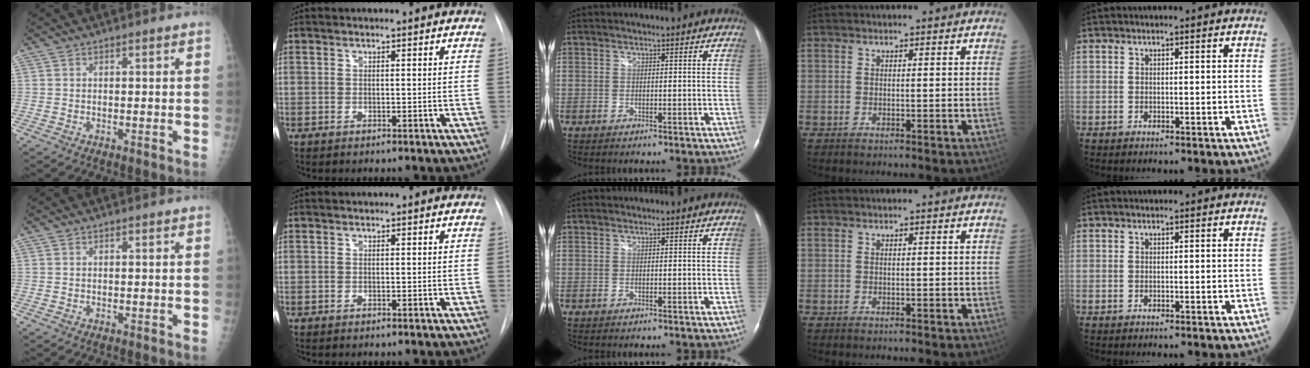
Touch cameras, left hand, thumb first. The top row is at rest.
{}